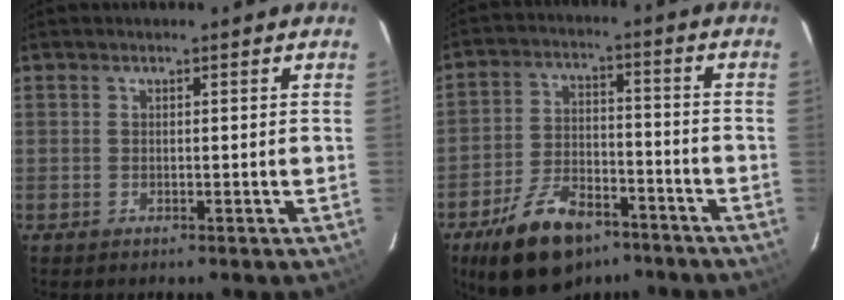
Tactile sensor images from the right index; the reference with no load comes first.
{"total": 15.4, "force": [-10.6, 7.6, 8.3], "torque": [-0.173, 0.000, -0.172]}